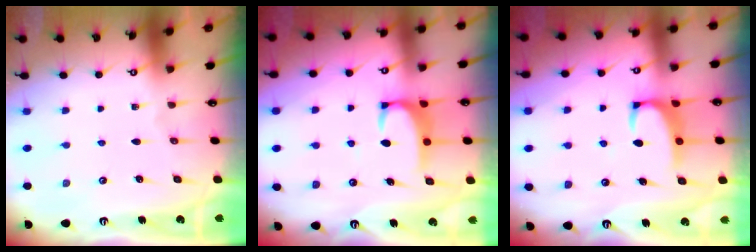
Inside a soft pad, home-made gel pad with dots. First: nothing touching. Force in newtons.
{"total": 2.6, "press": 2.6, "slide": 0.5}
{"total": 2.5, "press": 2.4, "slide": 0.7}